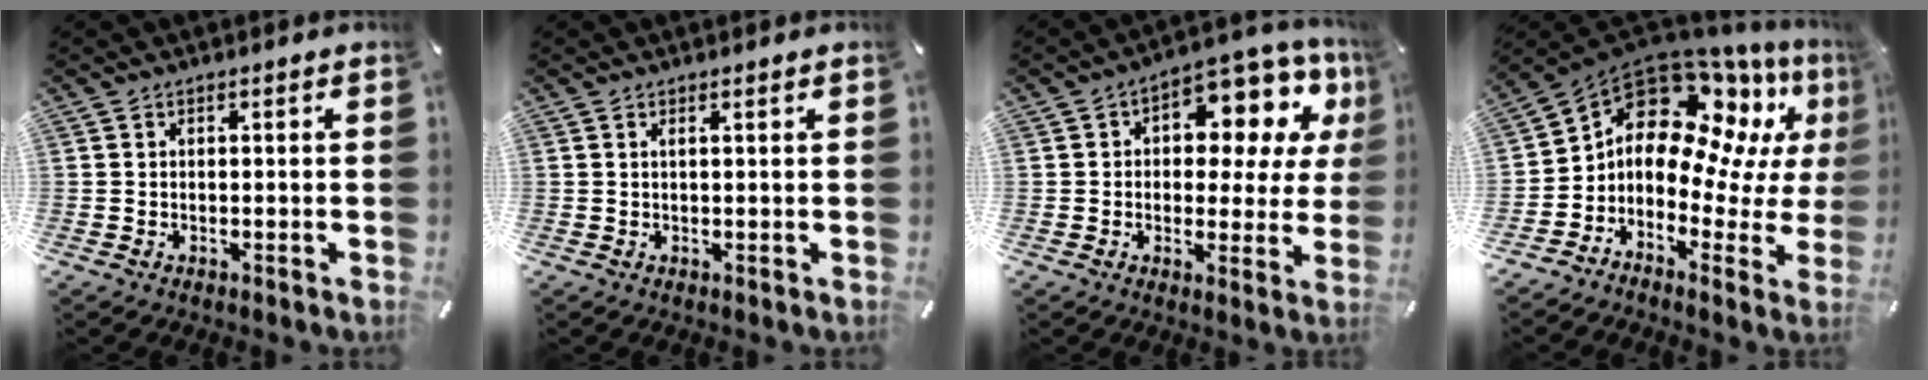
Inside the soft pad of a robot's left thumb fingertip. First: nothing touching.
{"total": 1.0, "force": [0.4, 0.0, 0.9], "torque": [-0.017, 0.000, 0.006]}
{"total": 11.8, "force": [5.4, 6.9, 7.9], "torque": [-0.106, -0.044, 0.092]}
{"total": 13.8, "force": [6.2, 9.8, 7.4], "torque": [-0.145, -0.066, 0.102]}